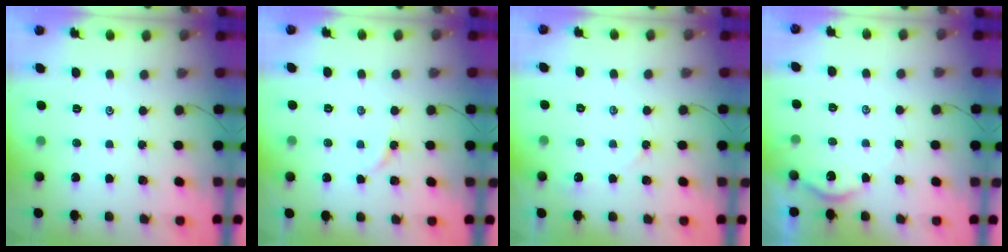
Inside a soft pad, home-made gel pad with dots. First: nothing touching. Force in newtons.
{"total": 3.3, "press": 3.3, "slide": 0.4}
{"total": 3.7, "press": 3.7, "slide": 0.4}
{"total": 2.9, "press": 2.9, "slide": 0.3}